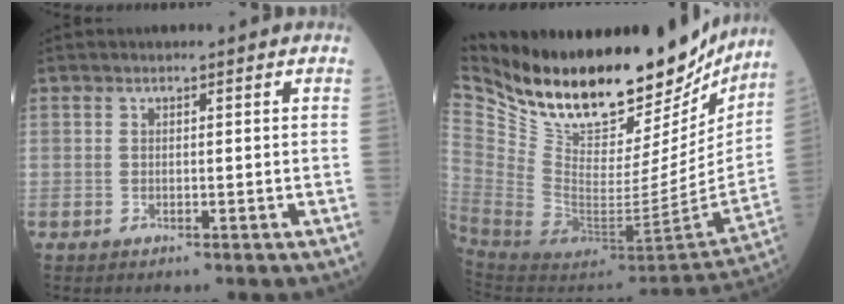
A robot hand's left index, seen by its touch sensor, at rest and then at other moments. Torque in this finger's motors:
{"motor_torque": [0.16, -0.85, 0.24, 0.04]}